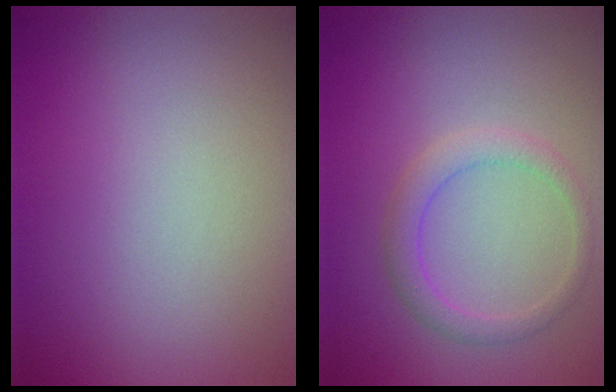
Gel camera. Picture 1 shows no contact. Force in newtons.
{"total": 2.1, "press": 2.1, "slide": 0.1}